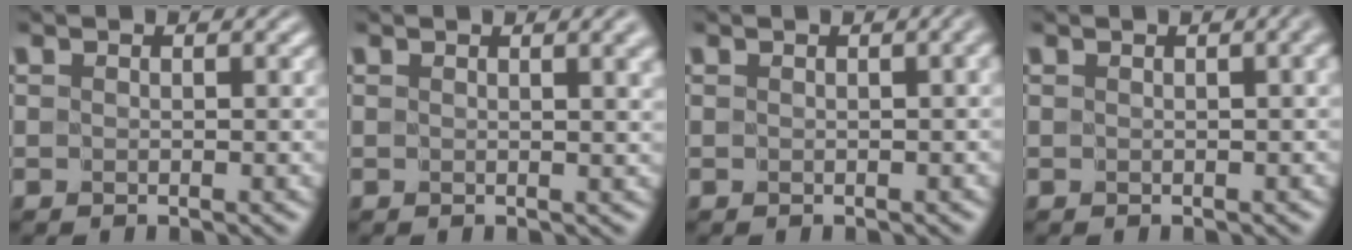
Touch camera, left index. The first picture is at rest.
{"total": 2.4, "force": [1.3, 0.6, 2.0], "torque": [-0.015, 0.000, 0.016]}
{"total": 1.1, "force": [0.2, 0.4, 1.0], "torque": [-0.007, 0.000, 0.008]}
{"total": 1.6, "force": [0.4, 0.5, 1.4], "torque": [-0.010, 0.003, 0.006]}